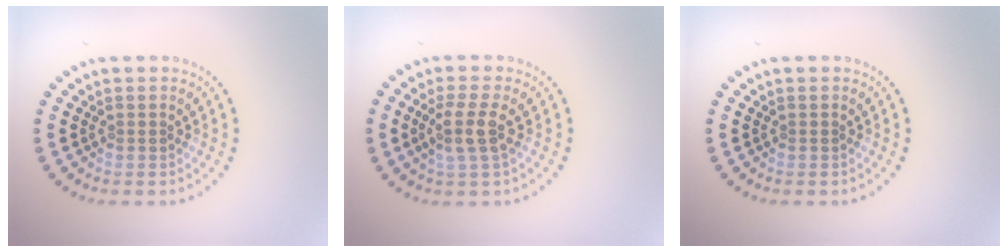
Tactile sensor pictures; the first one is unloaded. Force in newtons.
{"total": 2.7, "press": 2.2, "slide": 1.5}
{"total": 0.0}